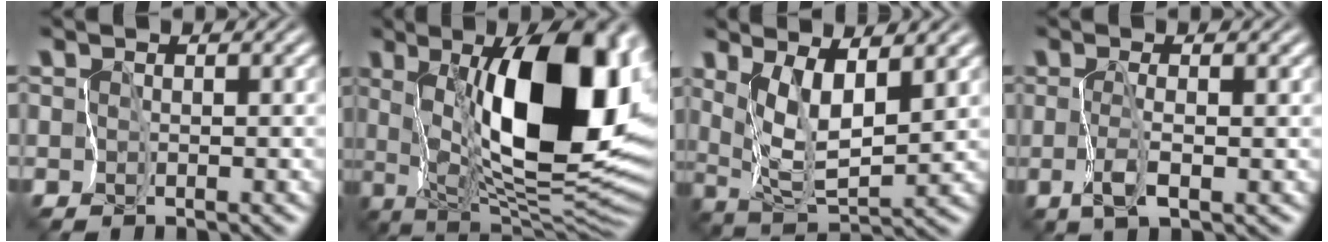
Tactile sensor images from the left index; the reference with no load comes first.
{"total": 14.5, "force": [4.1, 5.3, 12.8], "torque": [-0.187, -0.006, 0.073]}
{"total": 4.3, "force": [2.7, 0.8, 3.3], "torque": [-0.077, -0.011, 0.063]}
{"total": 1.6, "force": [-0.1, -0.2, 1.6], "torque": [-0.039, 0.004, 0.000]}